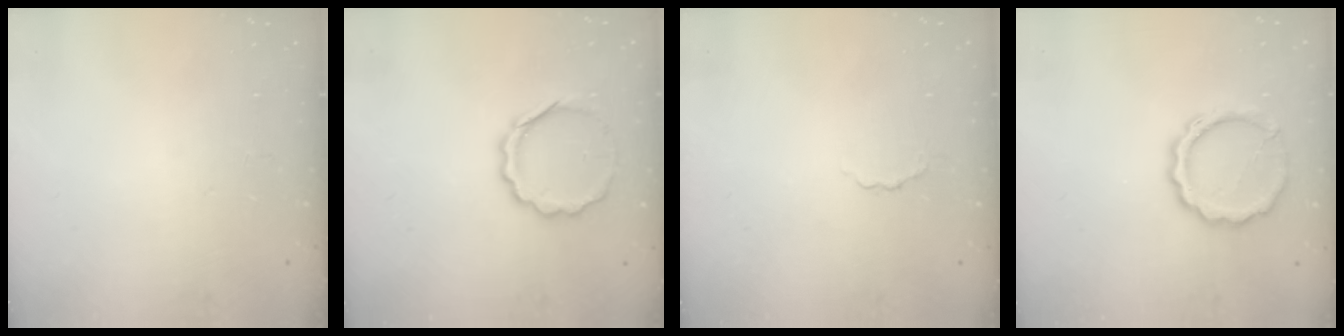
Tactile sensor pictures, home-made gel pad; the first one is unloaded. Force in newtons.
{"total": 8.5, "press": 8.4, "slide": 1.5}
{"total": 1.7, "press": 1.6, "slide": 0.5}
{"total": 9.7, "press": 9.6, "slide": 1.8}